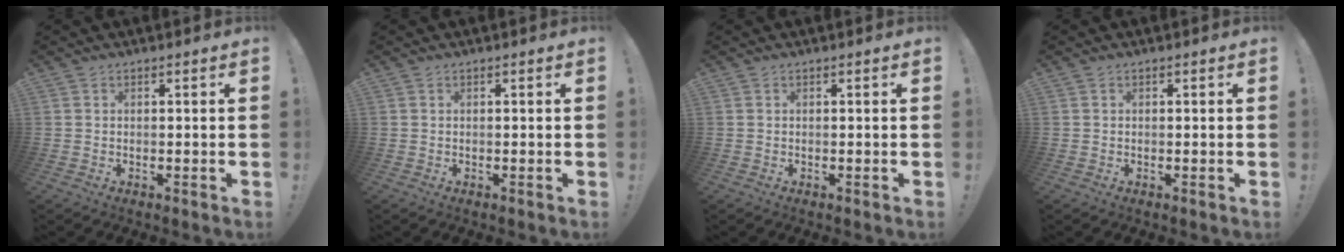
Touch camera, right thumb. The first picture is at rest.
{"total": 0.0}
{"total": 0.0}
{"total": 0.0}